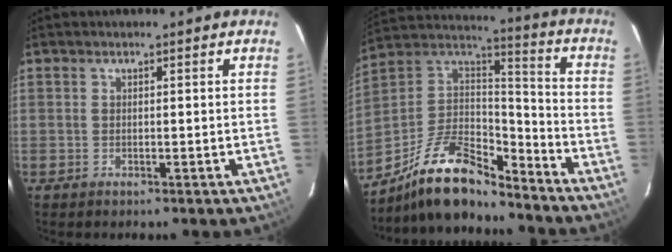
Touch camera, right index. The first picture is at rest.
{"total": 17.7, "force": [-13.7, 5.6, 9.7], "torque": [-0.209, 0.009, -0.252]}